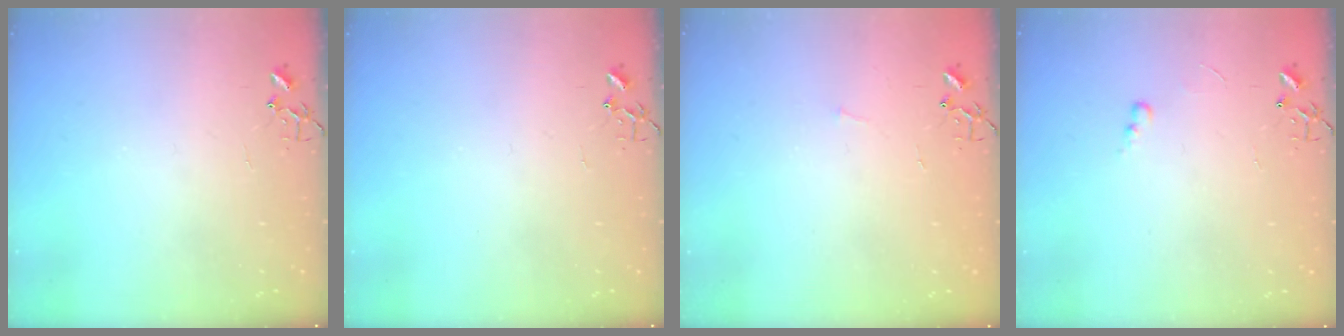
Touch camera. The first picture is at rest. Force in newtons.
{"total": 0.0}
{"total": 2.8, "press": 2.8, "slide": 0.3}
{"total": 4.0, "press": 3.9, "slide": 0.6}